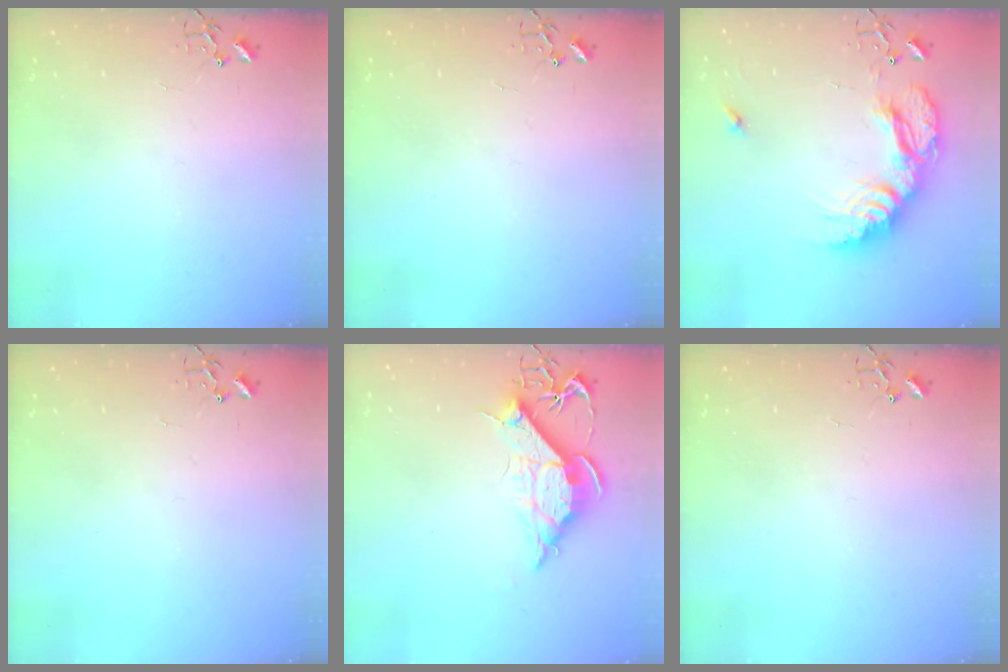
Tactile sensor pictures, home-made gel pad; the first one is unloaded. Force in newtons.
{"total": 0.0}
{"total": 21.7, "press": 21.6, "slide": 1.9}
{"total": 0.0}
{"total": 11.5, "press": 11.4, "slide": 1.2}
{"total": 0.0}